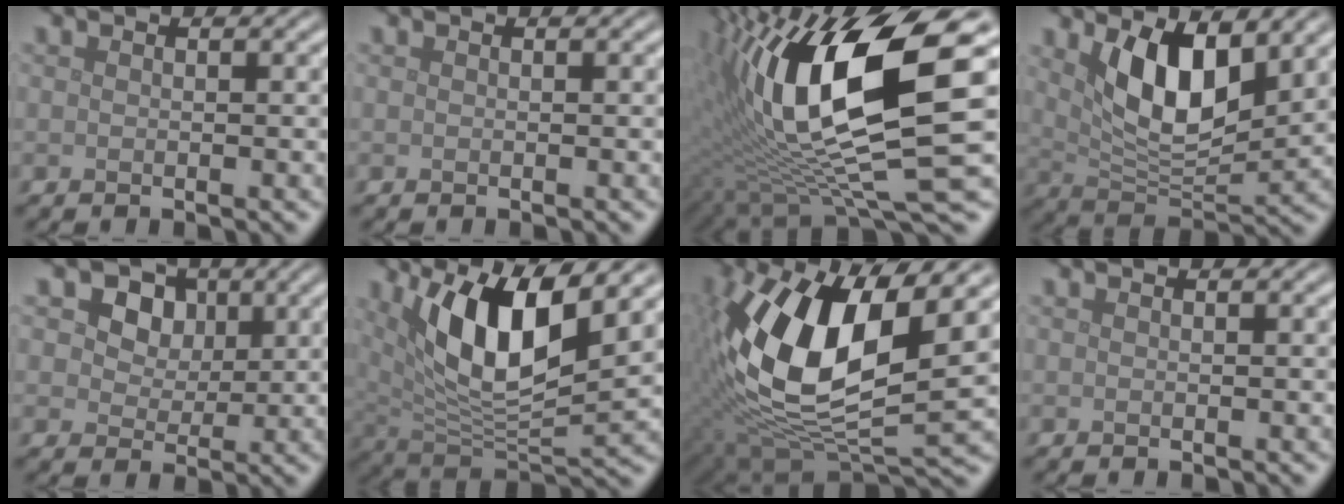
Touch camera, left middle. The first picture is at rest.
{"total": 0.0}
{"total": 15.6, "force": [2.8, 4.9, 14.5], "torque": [-0.272, -0.009, 0.057]}
{"total": 7.6, "force": [2.9, 3.2, 6.3], "torque": [-0.114, -0.012, 0.056]}
{"total": 9.6, "force": [4.8, 6.9, 4.6], "torque": [-0.084, 0.019, 0.062]}
{"total": 10.2, "force": [4.2, 3.7, 8.5], "torque": [-0.153, -0.009, 0.075]}
{"total": 14.8, "force": [2.7, 6.8, 12.9], "torque": [-0.267, -0.010, 0.047]}
{"total": 0.0}